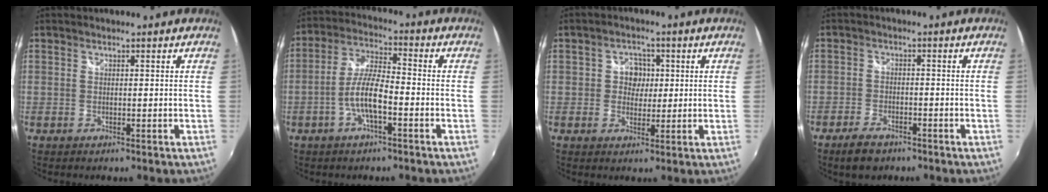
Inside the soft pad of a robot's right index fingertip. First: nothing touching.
{"total": 7.9, "force": [-3.1, 2.1, 6.9], "torque": [-0.148, 0.007, -0.057]}
{"total": 4.1, "force": [0.3, 3.8, 1.5], "torque": [-0.019, 0.010, 0.000]}
{"total": 5.6, "force": [-4.1, 2.7, 2.5], "torque": [-0.068, 0.001, -0.070]}